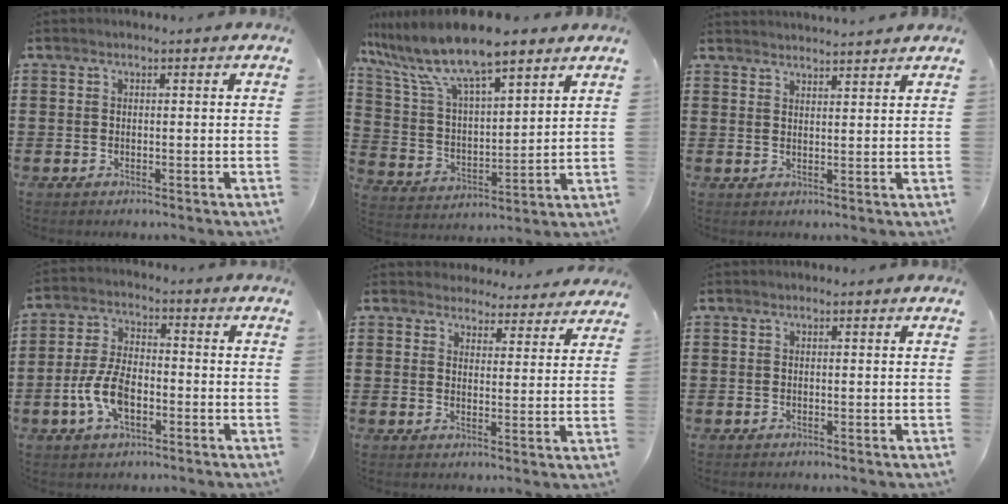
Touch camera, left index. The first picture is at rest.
{"total": 10.4, "force": [8.5, 2.0, 5.7], "torque": [-0.145, -0.038, 0.145]}
{"total": 2.3, "force": [2.3, -0.3, -0.1], "torque": [-0.005, -0.007, 0.045]}
{"total": 7.6, "force": [-2.5, 4.0, 6.0], "torque": [-0.150, -0.003, -0.055]}
{"total": 4.1, "force": [4.0, 0.8, 0.1], "torque": [-0.021, -0.016, 0.072]}
{"total": 0.0}